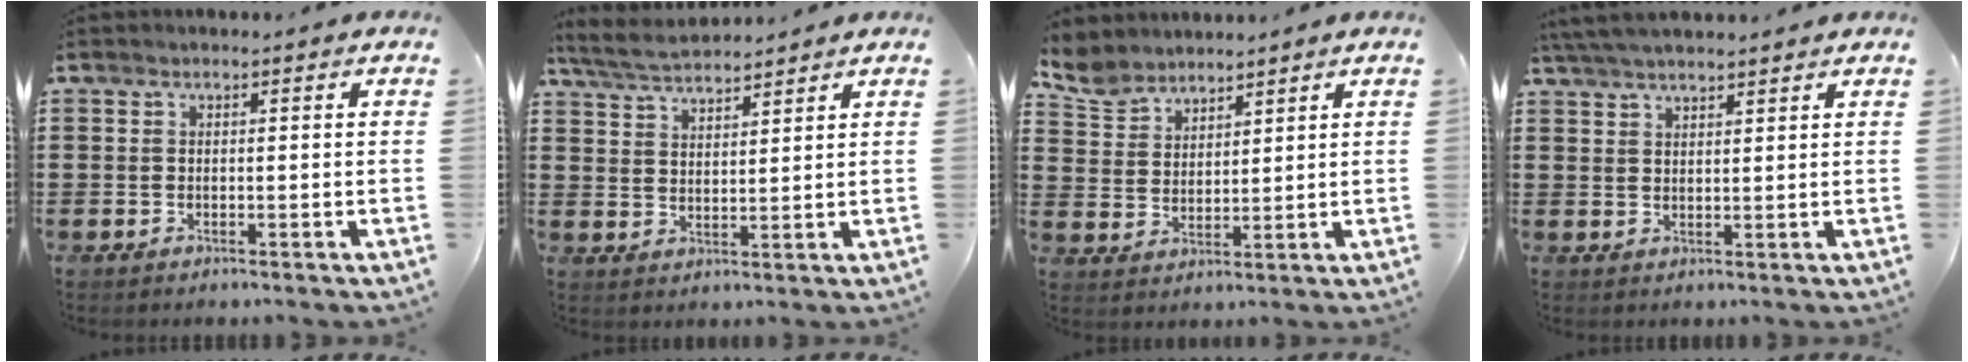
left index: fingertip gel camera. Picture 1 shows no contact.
{"total": 4.4, "force": [4.2, 0.5, 1.1], "torque": [-0.038, -0.013, 0.077]}
{"total": 5.1, "force": [4.7, 1.9, 0.6], "torque": [-0.035, -0.013, 0.089]}
{"total": 3.8, "force": [3.6, 0.3, 1.4], "torque": [-0.037, -0.002, 0.068]}